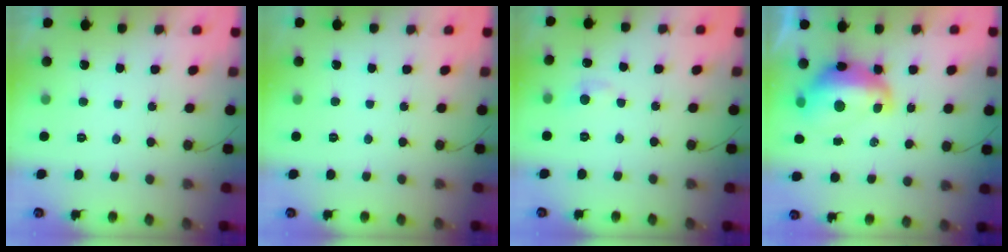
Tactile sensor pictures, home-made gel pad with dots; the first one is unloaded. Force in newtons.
{"total": 0.0}
{"total": 5.6, "press": 5.5, "slide": 0.7}
{"total": 12.3, "press": 12.3, "slide": 1.0}